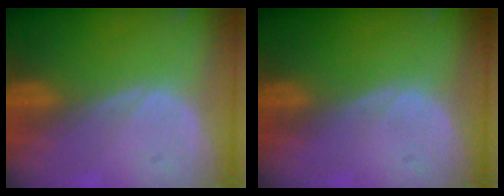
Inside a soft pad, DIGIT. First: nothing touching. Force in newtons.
{"total": 0.0}